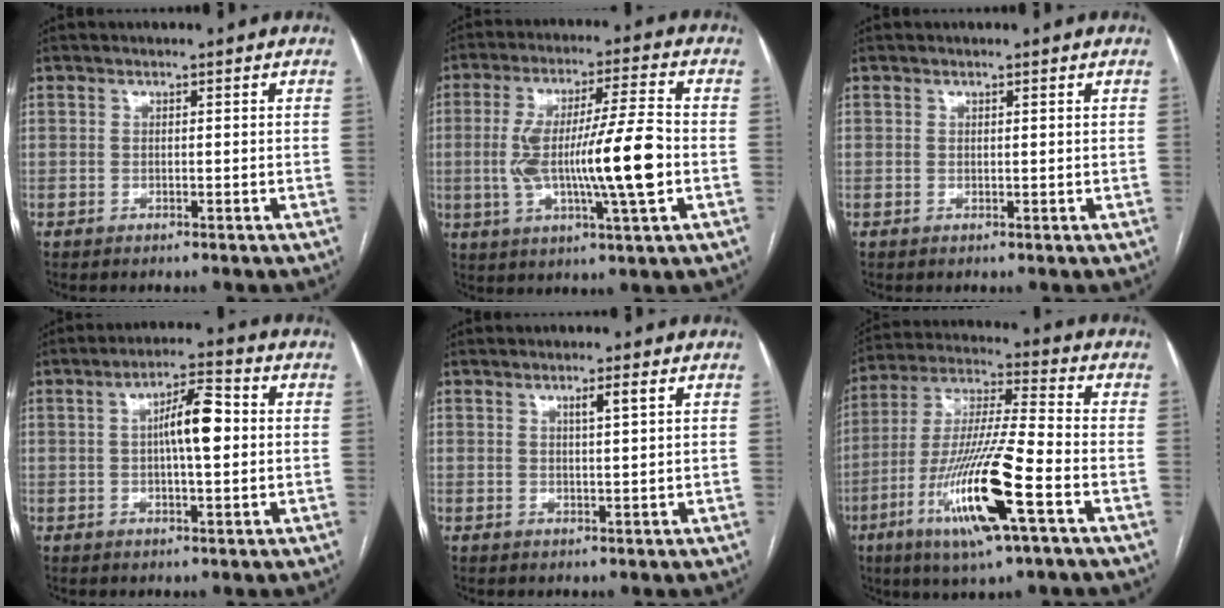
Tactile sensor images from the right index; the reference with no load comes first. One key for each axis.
{"total": 14.7, "fx": -1.8, "fy": 0.8, "fz": 14.6, "tx": -0.270, "ty": 0.006, "tz": -0.032}
{"total": 0.0}
{"total": 7.3, "fx": 0.6, "fy": 1.5, "fz": 7.1, "tx": -0.124, "ty": 0.016, "tz": 0.007}
{"total": 2.1, "fx": 1.0, "fy": -0.1, "fz": 1.8, "tx": -0.033, "ty": 0.000, "tz": 0.017}
{"total": 17.8, "fx": -7.1, "fy": 1.0, "fz": 16.2, "tx": -0.333, "ty": -0.022, "tz": -0.131}